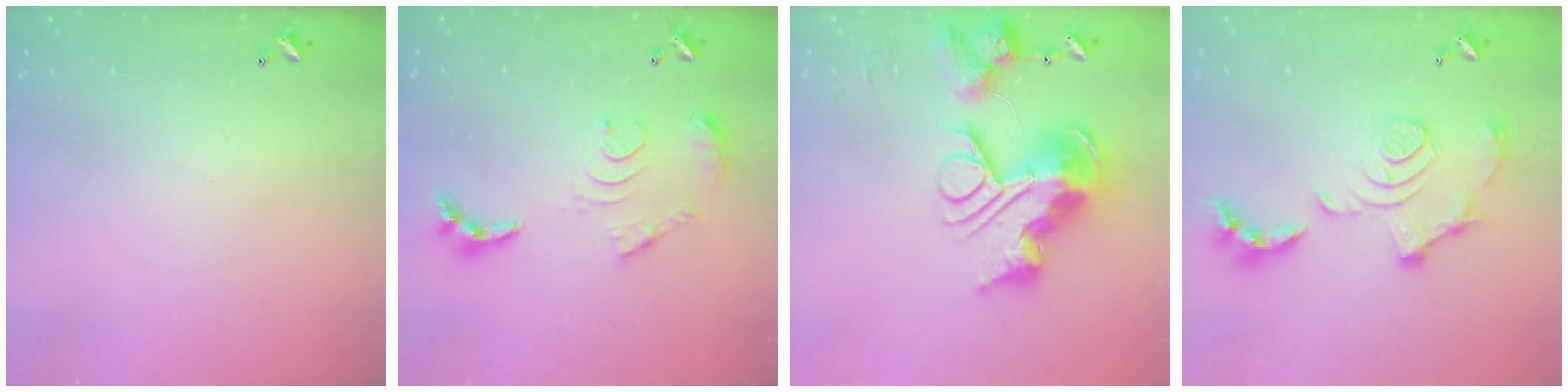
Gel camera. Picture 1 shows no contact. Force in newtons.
{"total": 12.6, "press": 12.5, "slide": 1.3}
{"total": 0.9, "press": 0.9, "slide": 0.0}
{"total": 1.7, "press": 1.1, "slide": 1.3}